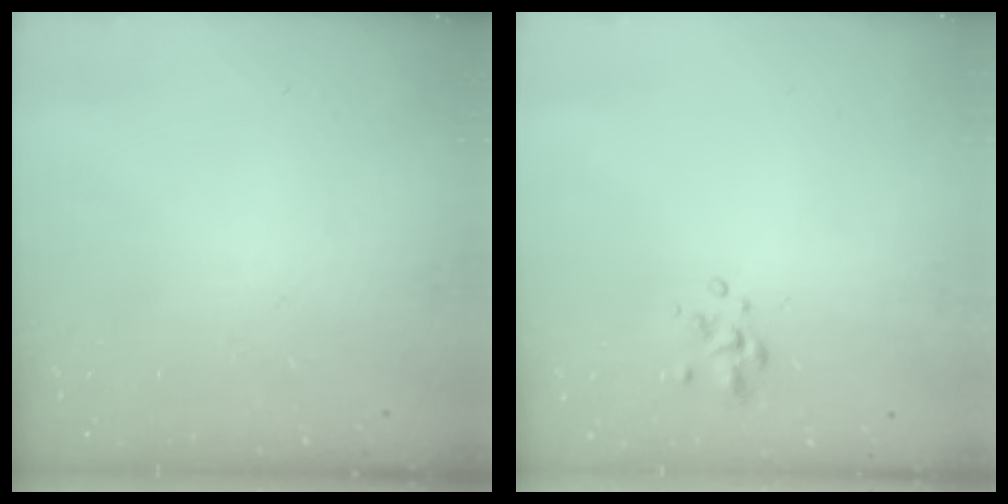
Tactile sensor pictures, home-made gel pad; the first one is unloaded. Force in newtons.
{"total": 2.0, "press": 1.9, "slide": 0.6}